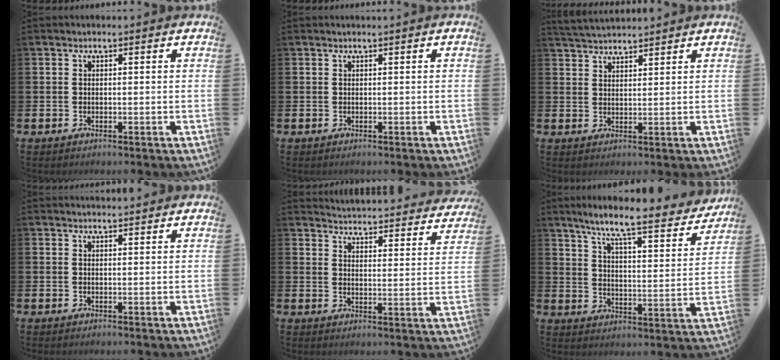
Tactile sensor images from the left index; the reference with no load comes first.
{"total": 0.0}
{"total": 3.4, "force": [3.4, 0.3, 0.3], "torque": [-0.011, -0.017, 0.062]}
{"total": 1.4, "force": [1.4, 0.0, 0.0], "torque": [0.009, -0.010, 0.022]}
{"total": 4.2, "force": [4.2, 0.2, 0.2], "torque": [-0.019, -0.044, 0.069]}
{"total": 8.3, "force": [7.1, 0.5, 4.1], "torque": [-0.103, -0.055, 0.115]}